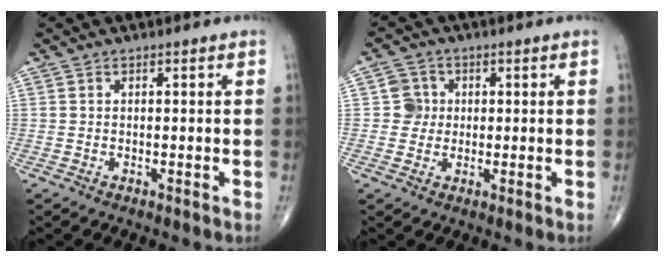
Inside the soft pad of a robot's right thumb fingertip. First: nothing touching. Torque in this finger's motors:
{"motor_torque": [0.04, 0.43, 0.33, 0.13, 0.01]}